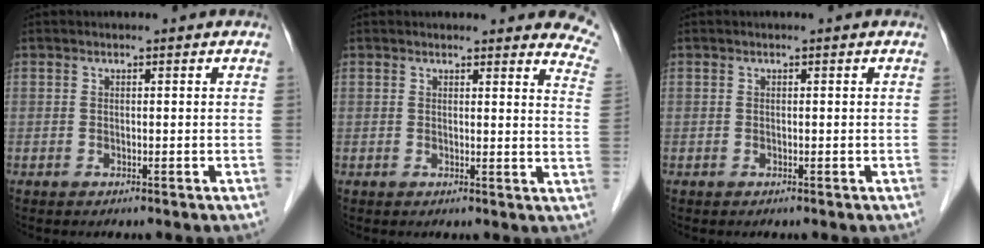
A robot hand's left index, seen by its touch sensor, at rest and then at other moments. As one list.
[{"total": 11.2, "force": [10.5, 2.4, 2.8], "torque": [0.009, -0.047, 0.076]}, {"total": 0.0}]